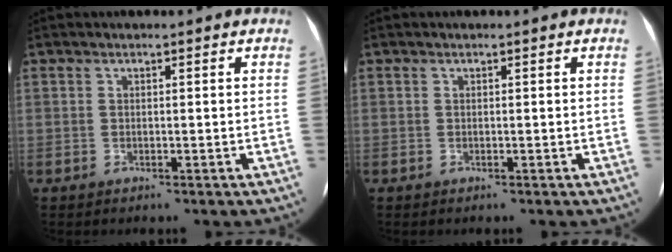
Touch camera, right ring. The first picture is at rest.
{"total": 0.0}